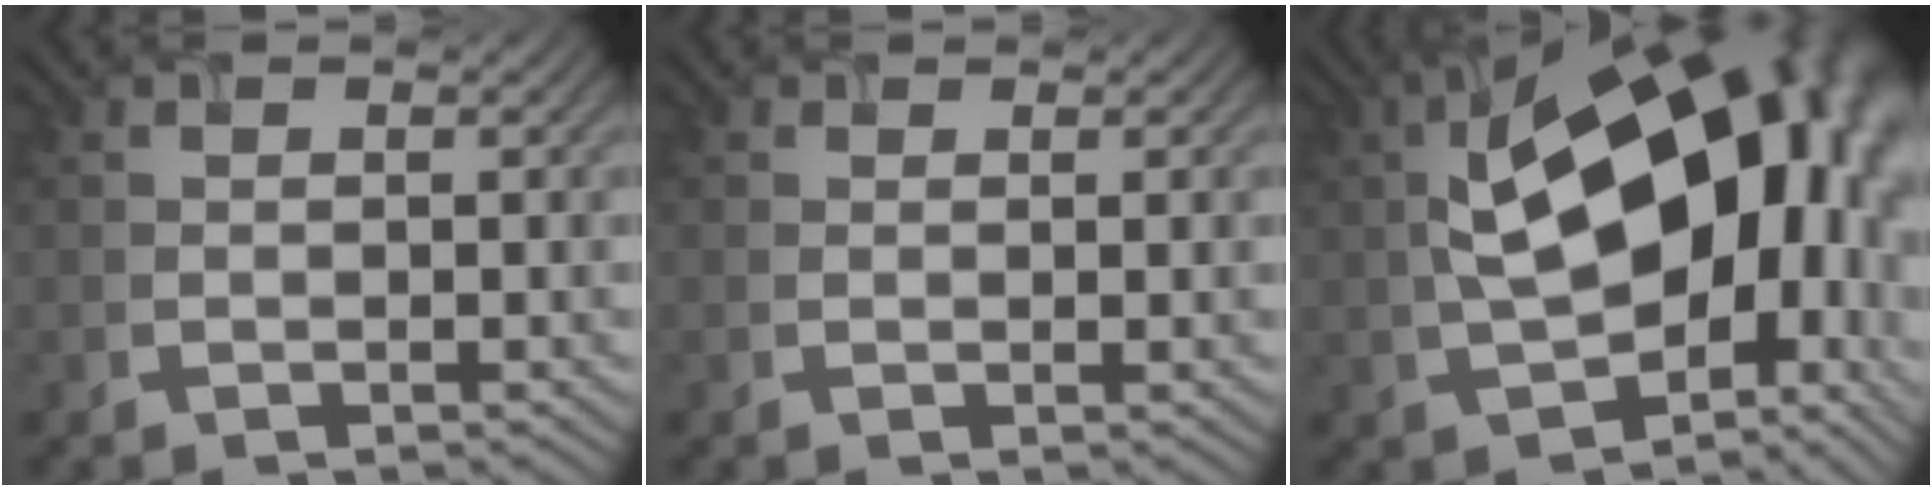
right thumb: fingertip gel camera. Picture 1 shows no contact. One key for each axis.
{"total": 0.0}
{"total": 20.9, "fx": 2.0, "fy": 12.6, "fz": 16.6, "tx": -0.260, "ty": -0.019, "tz": 0.063}